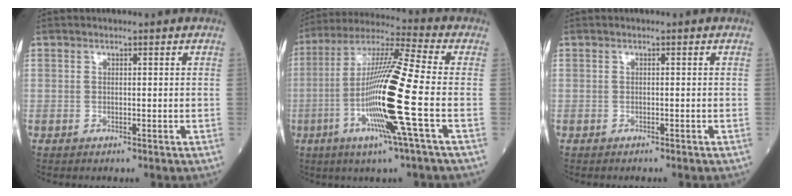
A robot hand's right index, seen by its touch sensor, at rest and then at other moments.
{"total": 16.2, "force": [-3.9, -1.4, 15.6], "torque": [-0.305, -0.013, -0.085]}
{"total": 1.2, "force": [-1.0, 0.0, 0.6], "torque": [-0.011, 0.000, -0.010]}